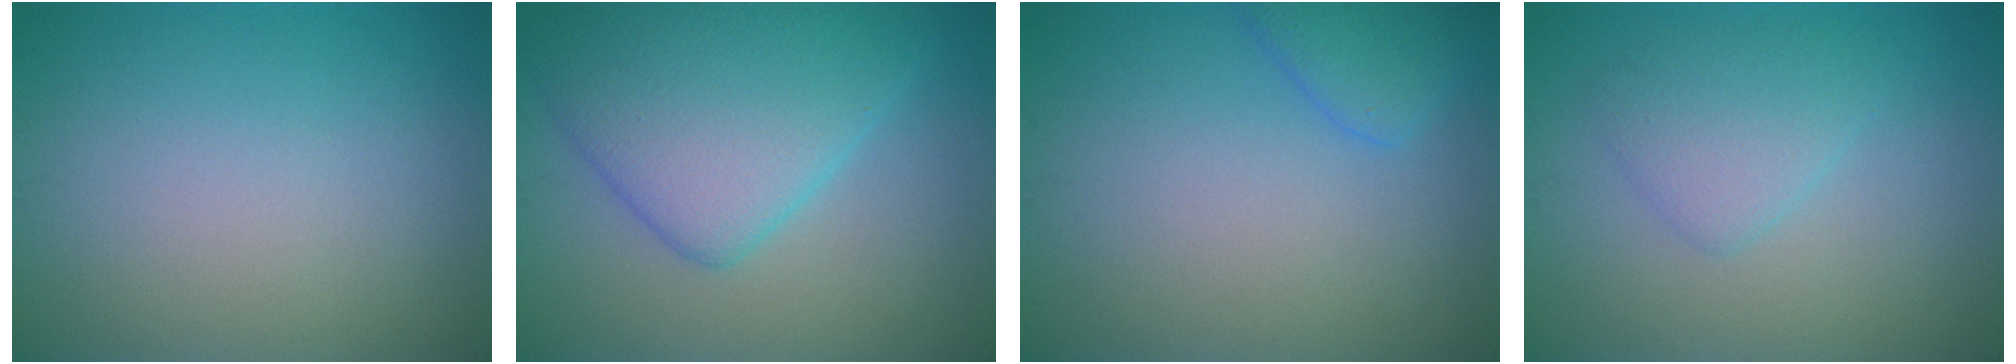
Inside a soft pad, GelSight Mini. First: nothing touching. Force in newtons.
{"total": 8.3, "press": 8.3, "slide": 0.2}
{"total": 2.5, "press": 2.5, "slide": 0.2}
{"total": 2.6, "press": 2.6, "slide": 0.2}